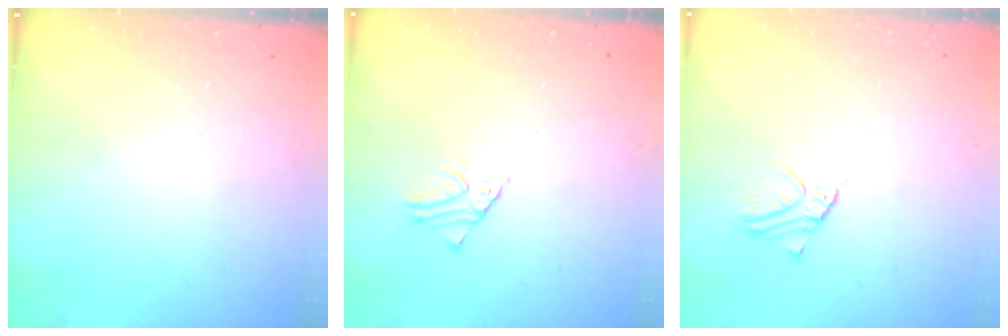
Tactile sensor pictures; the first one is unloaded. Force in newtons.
{"total": 1.6, "press": 1.6, "slide": 0.1}
{"total": 2.7, "press": 2.7, "slide": 0.2}